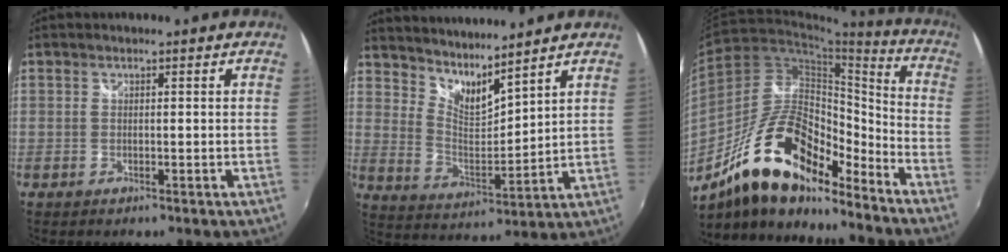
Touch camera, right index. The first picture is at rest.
{"total": 9.9, "force": [8.7, 1.7, 4.4], "torque": [-0.073, -0.011, 0.158]}
{"total": 20.7, "force": [-15.0, 7.7, 12.0], "torque": [-0.219, 0.013, -0.263]}